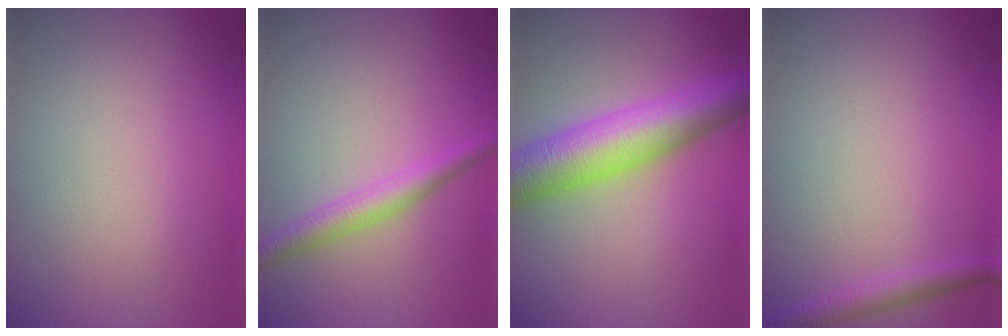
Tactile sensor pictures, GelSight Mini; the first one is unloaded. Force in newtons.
{"total": 2.6, "press": 2.6, "slide": 0.0}
{"total": 8.5, "press": 8.5, "slide": 0.1}
{"total": 1.8, "press": 1.8, "slide": 0.1}